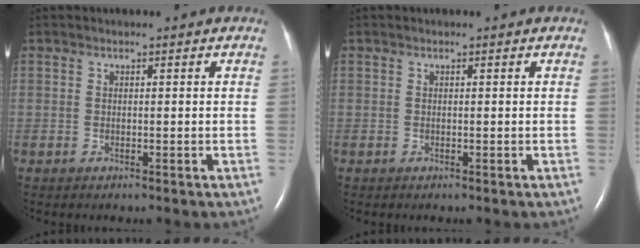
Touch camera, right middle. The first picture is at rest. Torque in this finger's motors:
{"motor_torque": [0.00, 0.00, -0.01, 0.00]}